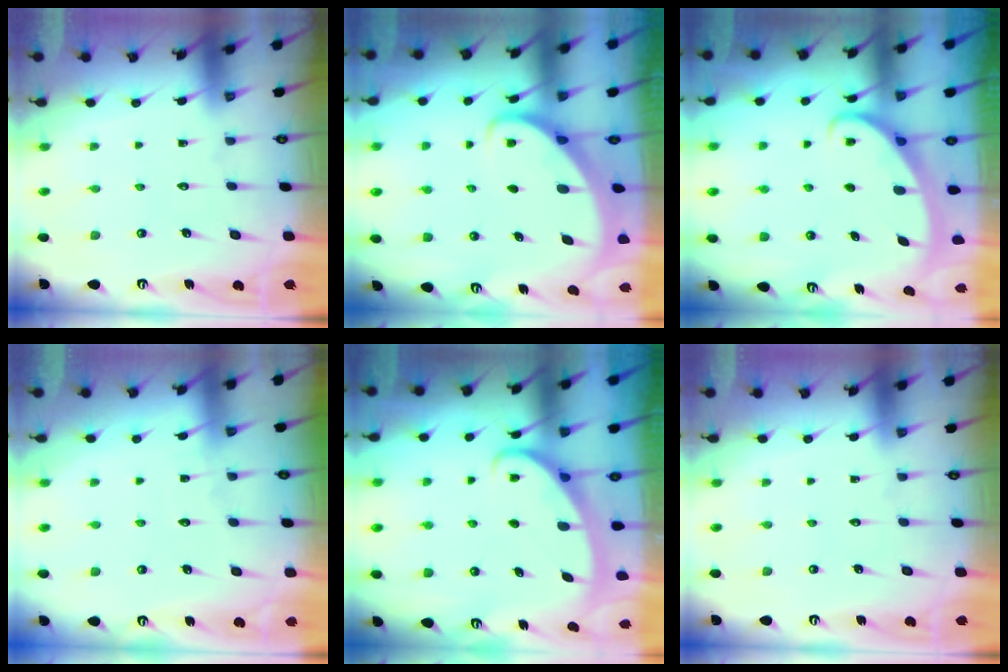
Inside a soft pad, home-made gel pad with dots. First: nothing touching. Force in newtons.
{"total": 2.6, "press": 2.5, "slide": 0.3}
{"total": 2.7, "press": 2.7, "slide": 0.4}
{"total": 2.8, "press": 2.8, "slide": 0.4}
{"total": 2.8, "press": 2.8, "slide": 0.4}
{"total": 0.0}